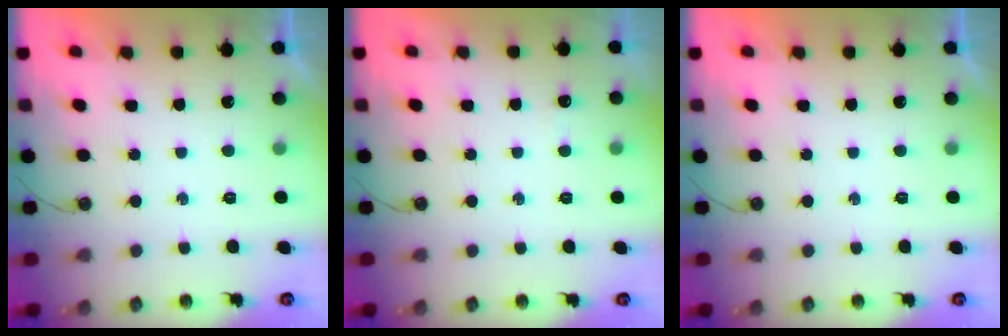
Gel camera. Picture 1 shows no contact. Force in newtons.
{"total": 2.5, "press": 2.4, "slide": 0.5}
{"total": 0.0}